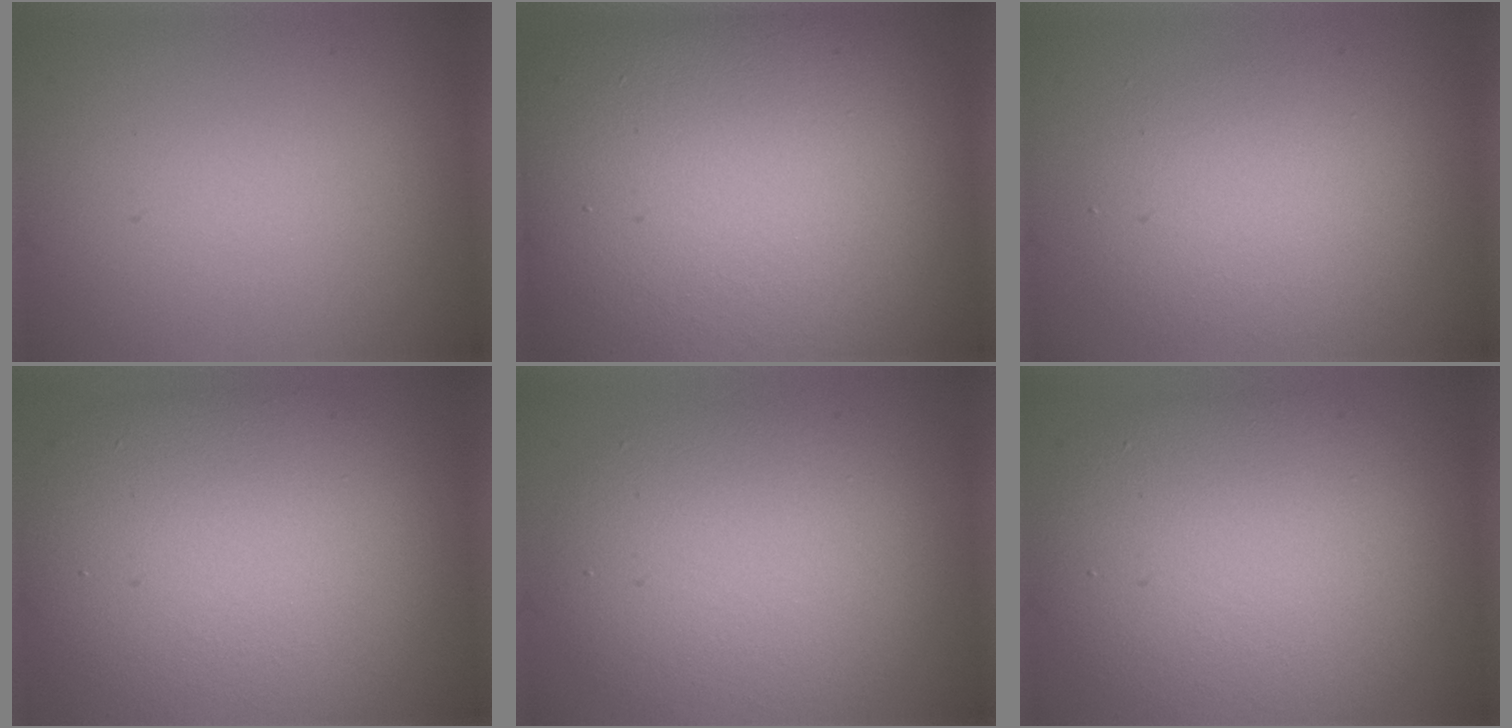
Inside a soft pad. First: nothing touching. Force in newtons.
{"total": 18.1, "press": 18.0, "slide": 1.0}
{"total": 4.1, "press": 4.1, "slide": 0.2}
{"total": 11.8, "press": 11.8, "slide": 0.5}
{"total": 6.8, "press": 6.8, "slide": 0.6}
{"total": 9.2, "press": 9.2, "slide": 0.5}